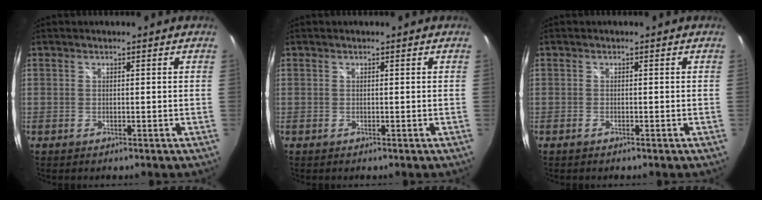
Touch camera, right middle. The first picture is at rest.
{"total": 0.0}
{"total": 0.5, "force": [-0.5, 0.1, 0.2], "torque": [-0.004, -0.001, -0.011]}